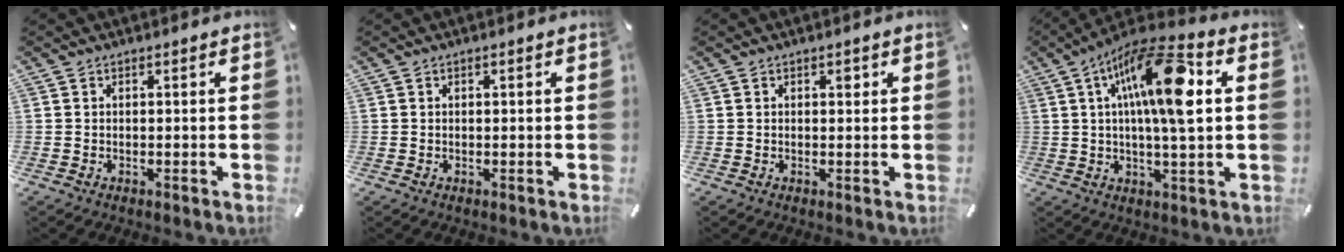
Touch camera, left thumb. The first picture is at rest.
{"total": 0.6, "force": [0.2, 0.3, 0.5], "torque": [-0.010, 0.003, 0.002]}
{"total": 1.4, "force": [0.5, 0.8, 1.0], "torque": [-0.011, 0.001, 0.007]}
{"total": 18.2, "force": [4.4, 5.1, 16.9], "torque": [-0.290, -0.001, 0.062]}